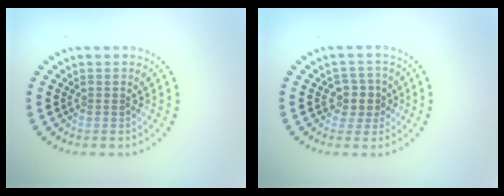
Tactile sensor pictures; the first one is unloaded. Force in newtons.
{"total": 2.5, "press": 2.2, "slide": 1.2}